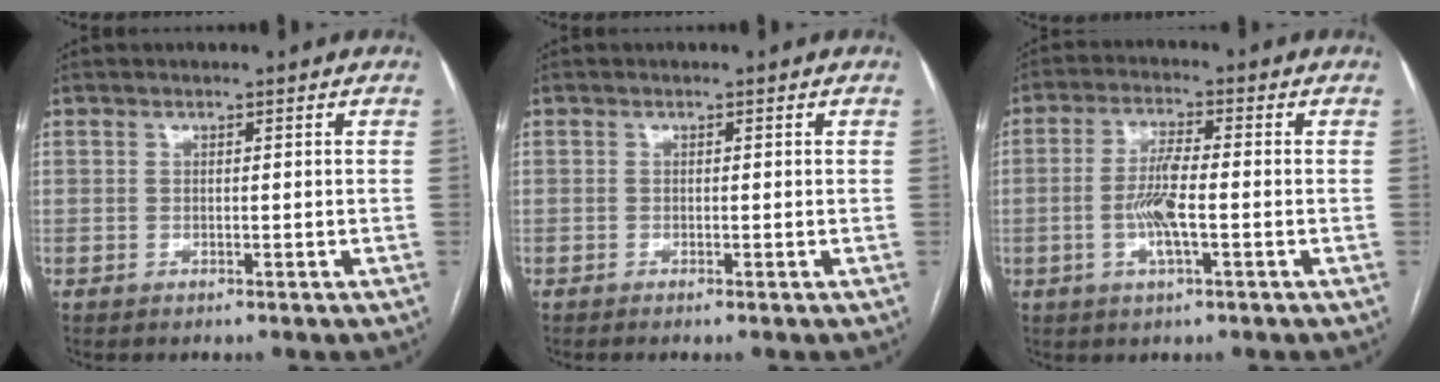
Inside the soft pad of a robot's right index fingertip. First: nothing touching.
{"total": 0.5, "force": [-0.2, -0.2, 0.4], "torque": [-0.007, 0.000, -0.006]}
{"total": 6.3, "force": [-1.3, 0.9, 6.1], "torque": [-0.127, -0.002, -0.027]}